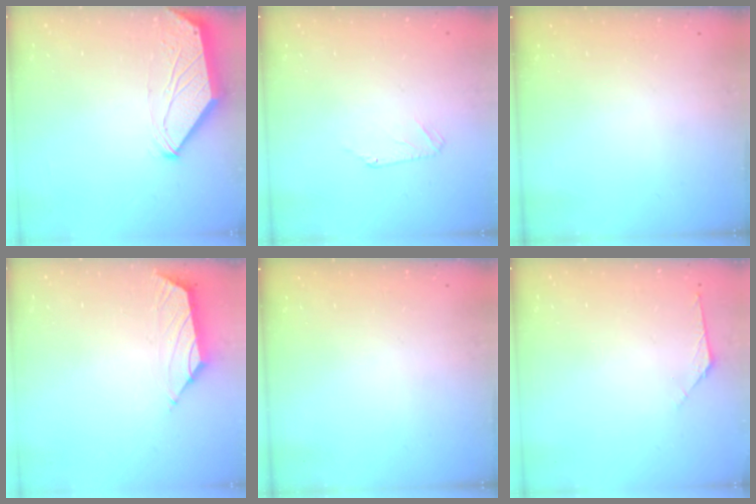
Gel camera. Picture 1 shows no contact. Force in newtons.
{"total": 2.4, "press": 2.4, "slide": 0.5}
{"total": 0.0}
{"total": 1.5, "press": 1.4, "slide": 0.6}
{"total": 0.0}
{"total": 1.9, "press": 1.8, "slide": 0.5}